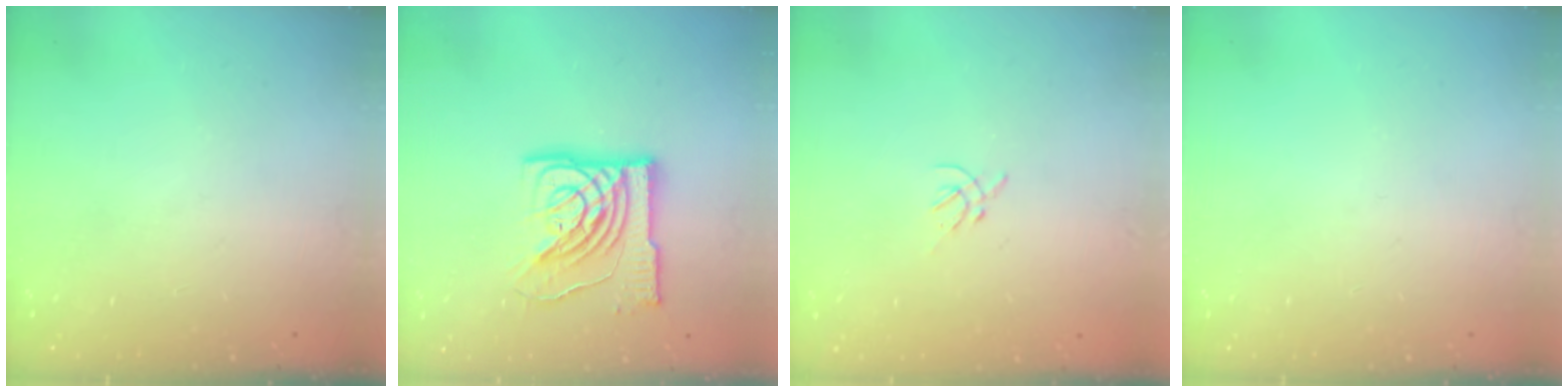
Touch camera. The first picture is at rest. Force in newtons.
{"total": 13.9, "press": 13.8, "slide": 1.8}
{"total": 1.2, "press": 1.1, "slide": 0.5}
{"total": 0.0}